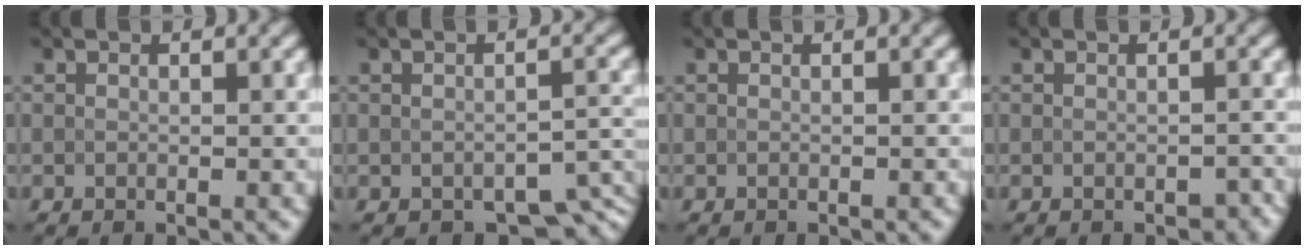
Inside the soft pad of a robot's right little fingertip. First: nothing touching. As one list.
[{"total": 4.6, "force": [-3.1, 2.1, 2.7], "torque": [-0.015, -0.011, -0.039]}, {"total": 0.0}, {"total": 1.3, "force": [-0.9, 0.8, 0.5], "torque": [-0.005, 0.002, -0.008]}]